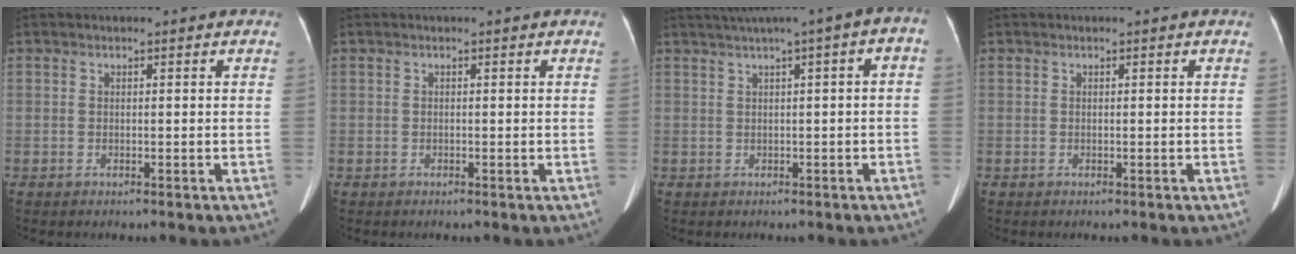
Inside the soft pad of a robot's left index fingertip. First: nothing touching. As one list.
[{"total": 0.0}, {"total": 6.1, "force": [1.8, 1.4, 5.7], "torque": [-0.087, 0.038, 0.022]}, {"total": 0.0}]